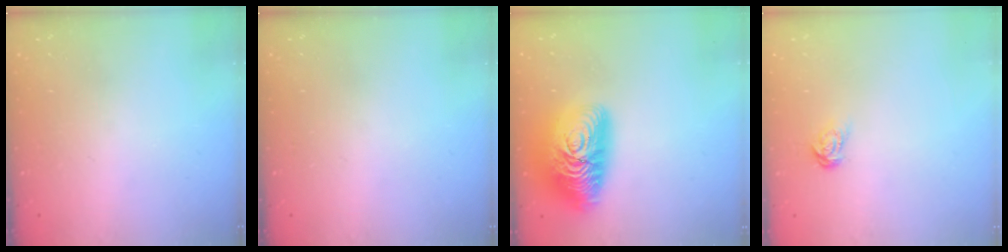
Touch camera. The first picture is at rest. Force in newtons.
{"total": 0.0}
{"total": 20.7, "press": 20.7, "slide": 1.1}
{"total": 4.3, "press": 4.3, "slide": 0.4}